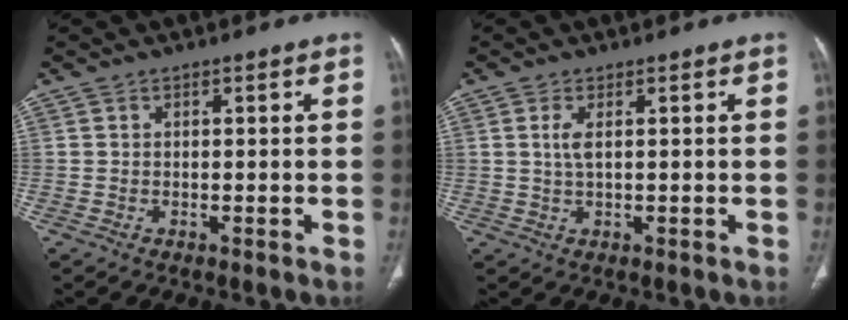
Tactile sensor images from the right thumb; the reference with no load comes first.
{"total": 2.6, "force": [0.7, 0.9, 2.3], "torque": [-0.059, 0.001, 0.020]}